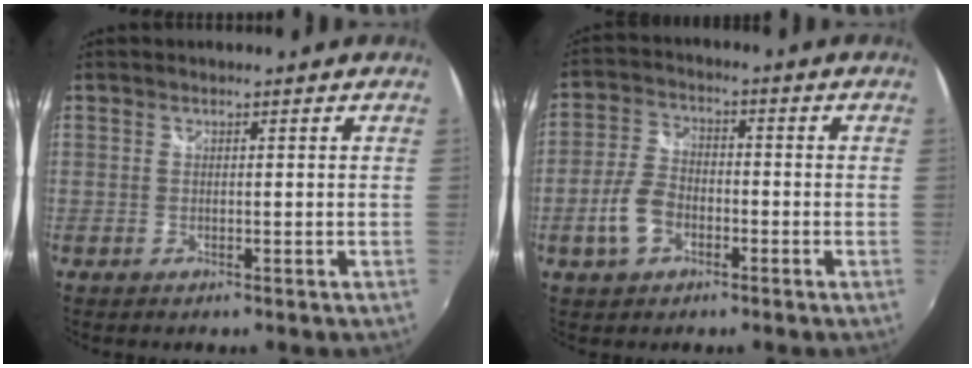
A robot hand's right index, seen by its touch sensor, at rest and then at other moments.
{"total": 7.3, "force": [-3.1, 4.7, 4.6], "torque": [-0.104, 0.008, -0.055]}